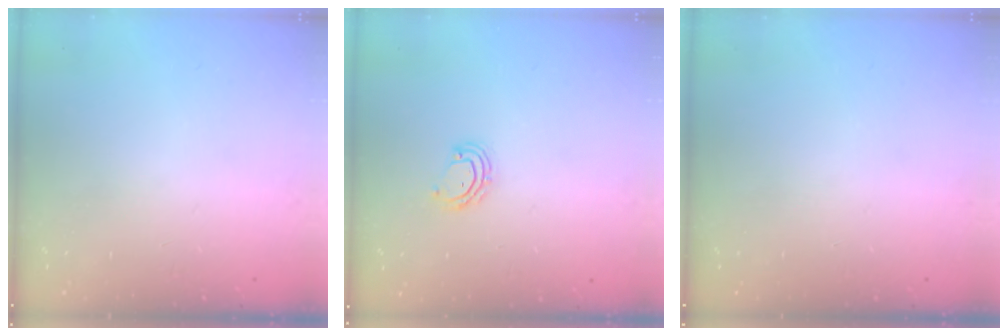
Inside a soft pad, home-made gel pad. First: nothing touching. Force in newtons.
{"total": 5.0, "press": 4.9, "slide": 0.3}
{"total": 0.0}